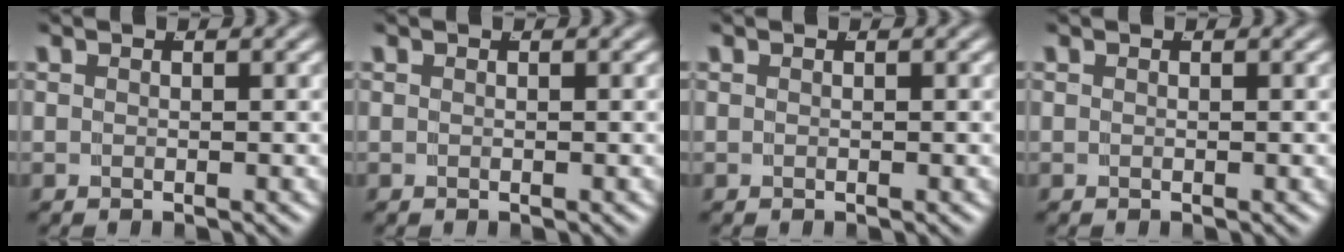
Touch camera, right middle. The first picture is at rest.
{"total": 0.0}
{"total": 0.0}
{"total": 0.0}